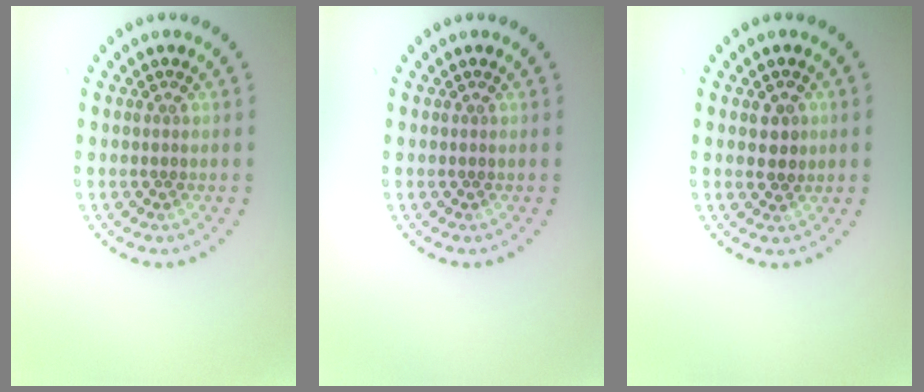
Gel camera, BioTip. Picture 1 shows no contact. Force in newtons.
{"total": 0.0}
{"total": 1.9, "press": 1.9, "slide": 0.2}